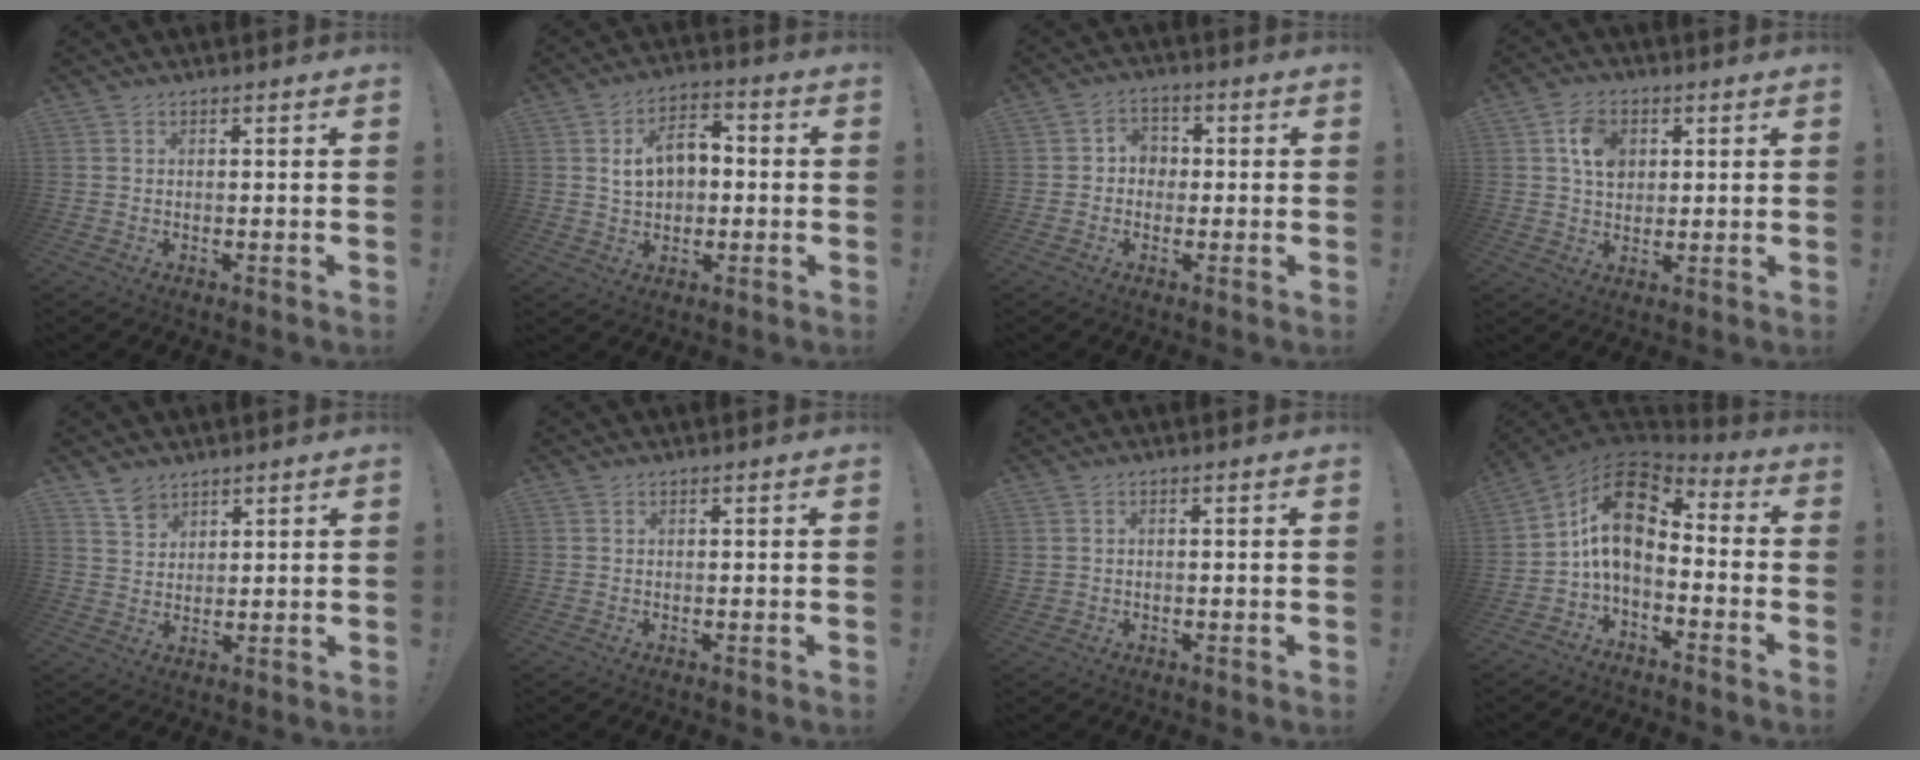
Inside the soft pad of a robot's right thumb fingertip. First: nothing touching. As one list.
[{"total": 10.2, "force": [1.7, 7.3, 7.0], "torque": [-0.103, 0.006, 0.034]}, {"total": 4.6, "force": [-0.8, 4.1, 1.9], "torque": [-0.039, 0.017, -0.013]}, {"total": 8.8, "force": [2.8, 6.6, 5.1], "torque": [-0.083, 0.007, 0.055]}, {"total": 5.6, "force": [4.5, 3.2, 1.1], "torque": [-0.016, -0.030, 0.085]}, {"total": 0.0}, {"total": 0.7, "force": [0.3, 0.6, 0.2], "torque": [-0.005, 0.002, 0.005]}, {"total": 14.5, "force": [2.2, 8.7, 11.4], "torque": [-0.204, -0.006, 0.041]}]